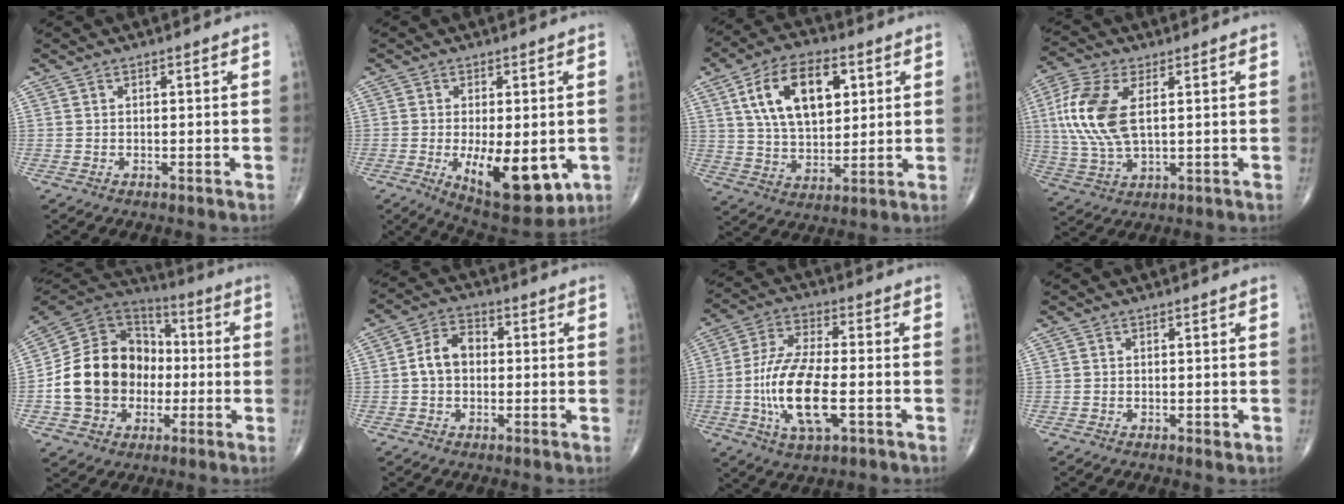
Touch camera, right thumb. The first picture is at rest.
{"total": 14.6, "force": [-3.6, 6.5, 12.6], "torque": [-0.173, -0.021, -0.035]}
{"total": 16.2, "force": [5.4, 9.1, 12.3], "torque": [-0.190, -0.009, 0.098]}
{"total": 13.7, "force": [2.7, 7.0, 11.5], "torque": [-0.266, 0.000, 0.056]}
{"total": 19.1, "force": [-2.7, 15.8, 10.4], "torque": [-0.150, 0.039, -0.047]}
{"total": 6.5, "force": [-0.2, 4.7, 4.5], "torque": [-0.072, 0.023, -0.014]}
{"total": 15.0, "force": [-3.5, 5.8, 13.4], "torque": [-0.272, 0.012, -0.064]}
{"total": 1.0, "force": [-0.3, 0.6, 0.7], "torque": [-0.010, -0.002, -0.006]}